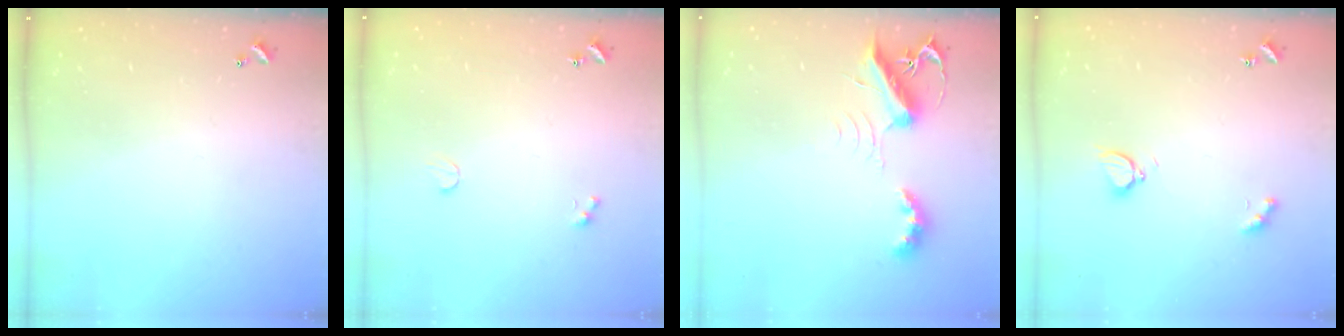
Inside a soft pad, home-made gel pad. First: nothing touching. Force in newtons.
{"total": 1.1, "press": 1.0, "slide": 0.6}
{"total": 7.1, "press": 7.1, "slide": 0.4}
{"total": 2.9, "press": 2.8, "slide": 0.7}